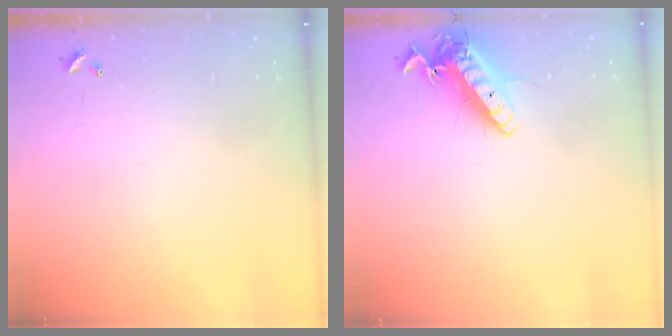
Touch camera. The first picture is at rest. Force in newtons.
{"total": 14.0, "press": 13.9, "slide": 2.0}